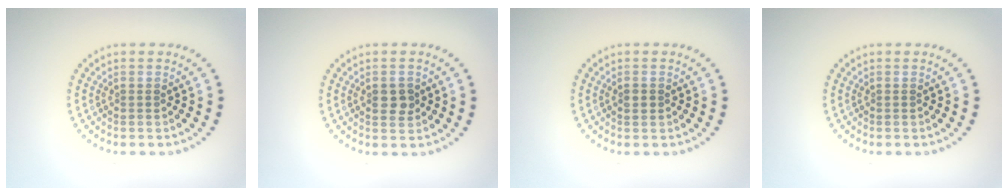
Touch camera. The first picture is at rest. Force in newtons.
{"total": 2.0, "press": 2.0, "slide": 0.1}
{"total": 1.2, "press": 1.2, "slide": 0.1}
{"total": 0.0}